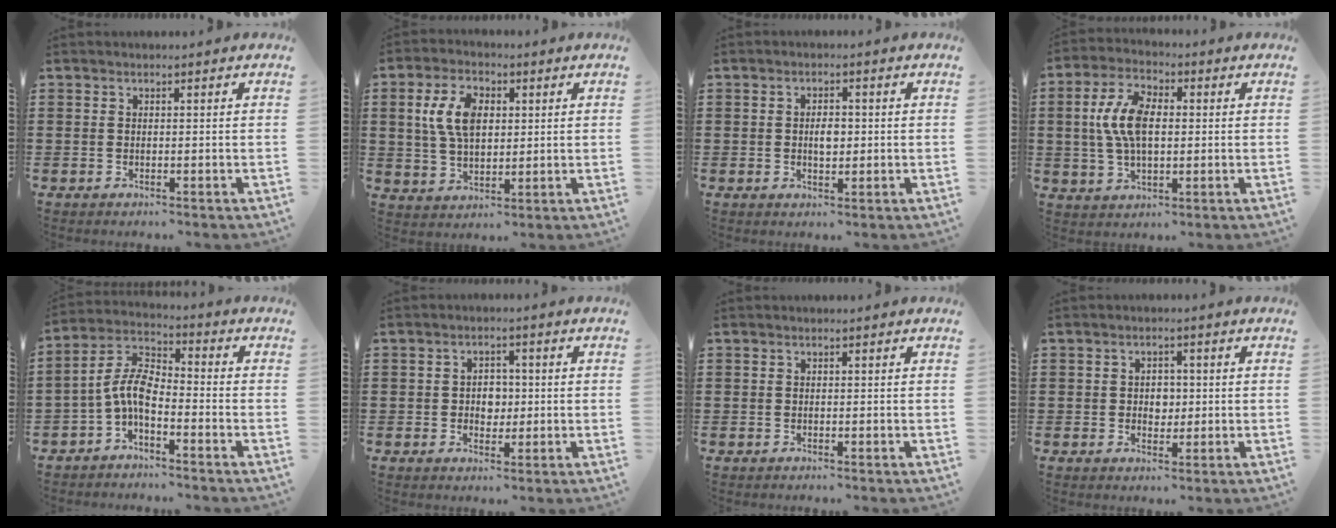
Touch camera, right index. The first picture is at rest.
{"total": 7.9, "force": [1.6, 4.8, 6.0], "torque": [-0.143, 0.014, 0.023]}
{"total": 2.5, "force": [0.0, 1.2, 2.2], "torque": [-0.034, 0.002, -0.003]}
{"total": 8.6, "force": [0.7, 4.5, 7.3], "torque": [-0.162, 0.011, 0.006]}
{"total": 6.3, "force": [-2.3, 2.7, 5.2], "torque": [-0.131, -0.009, -0.054]}
{"total": 3.0, "force": [-0.2, 2.4, 1.7], "torque": [-0.030, 0.005, -0.009]}
{"total": 0.0}
{"total": 2.3, "force": [0.0, 1.9, 1.3], "torque": [-0.021, 0.007, -0.004]}